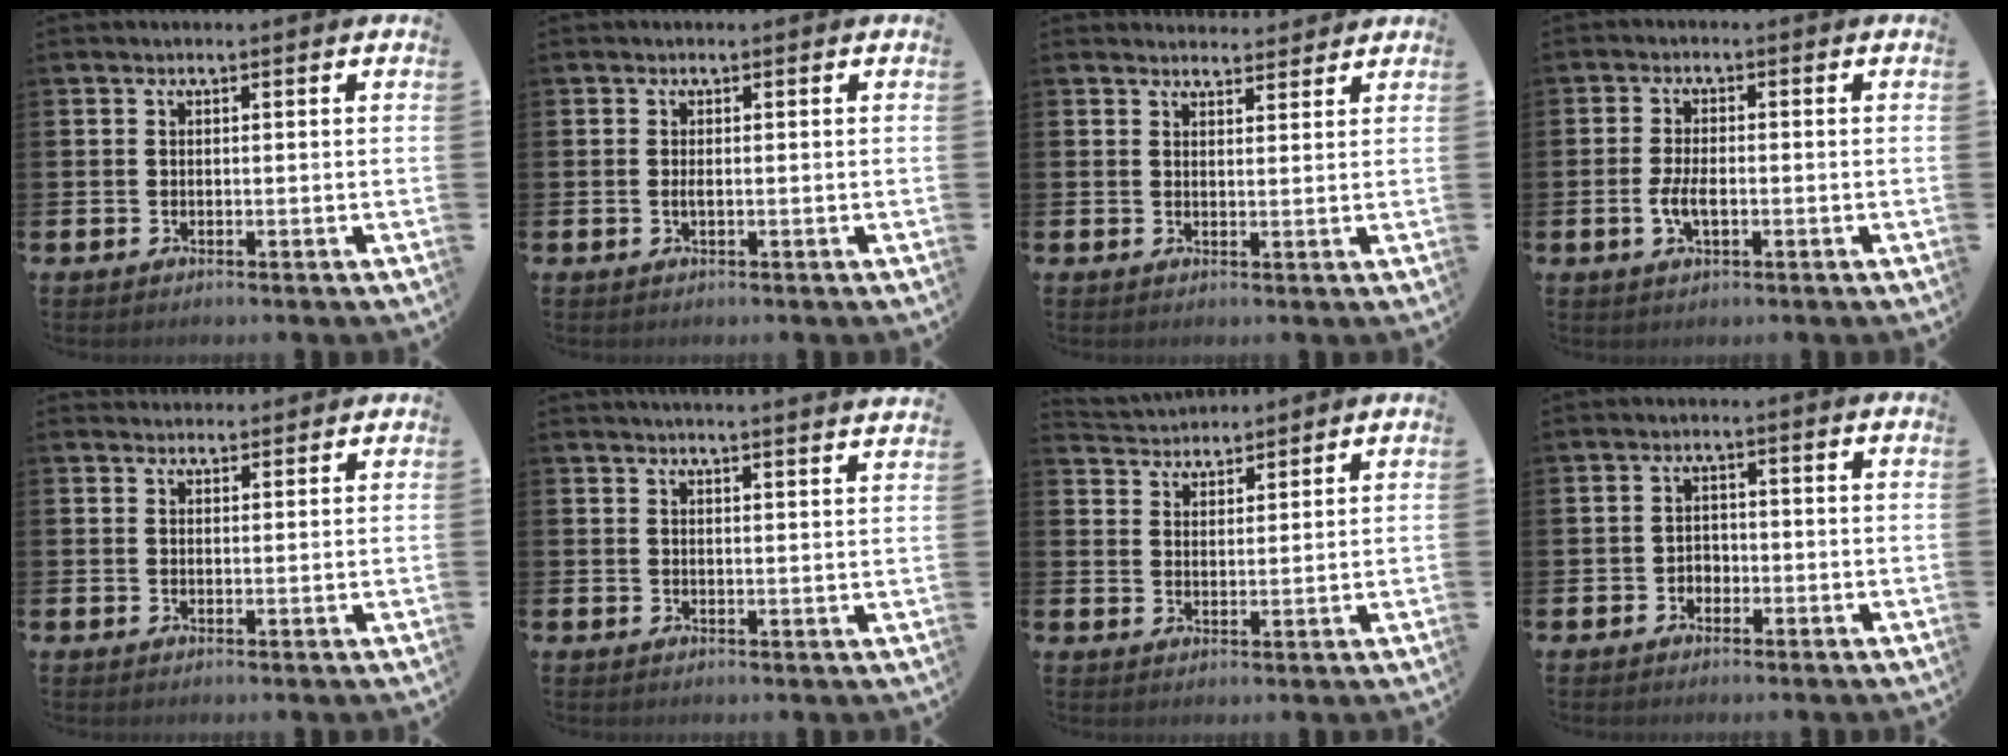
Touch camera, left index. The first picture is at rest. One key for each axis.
{"total": 0.7, "fx": -0.1, "fy": 0.1, "fz": 0.7, "tx": -0.016, "ty": 0.001, "tz": -0.001}
{"total": 2.8, "fx": 2.7, "fy": 0.6, "fz": -0.1, "tx": 0.010, "ty": -0.018, "tz": 0.047}
{"total": 3.4, "fx": -0.7, "fy": 1.5, "fz": 3.0, "tx": -0.056, "ty": -0.001, "tz": -0.016}
{"total": 2.2, "fx": 2.1, "fy": 0.6, "fz": -0.1, "tx": 0.008, "ty": -0.010, "tz": 0.037}
{"total": 3.4, "fx": 3.3, "fy": -0.7, "fz": -0.1, "tx": -0.001, "ty": -0.024, "tz": 0.059}
{"total": 3.7, "fx": 3.5, "fy": 0.8, "fz": -0.6, "tx": -0.008, "ty": -0.017, "tz": 0.065}
{"total": 1.8, "fx": -0.9, "fy": 1.5, "fz": 0.4, "tx": -0.007, "ty": 0.003, "tz": -0.022}